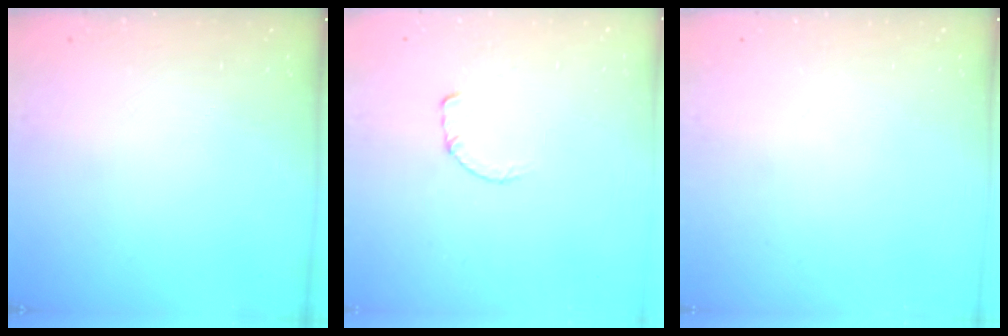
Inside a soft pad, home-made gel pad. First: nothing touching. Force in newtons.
{"total": 0.7, "press": 0.6, "slide": 0.2}
{"total": 0.0}